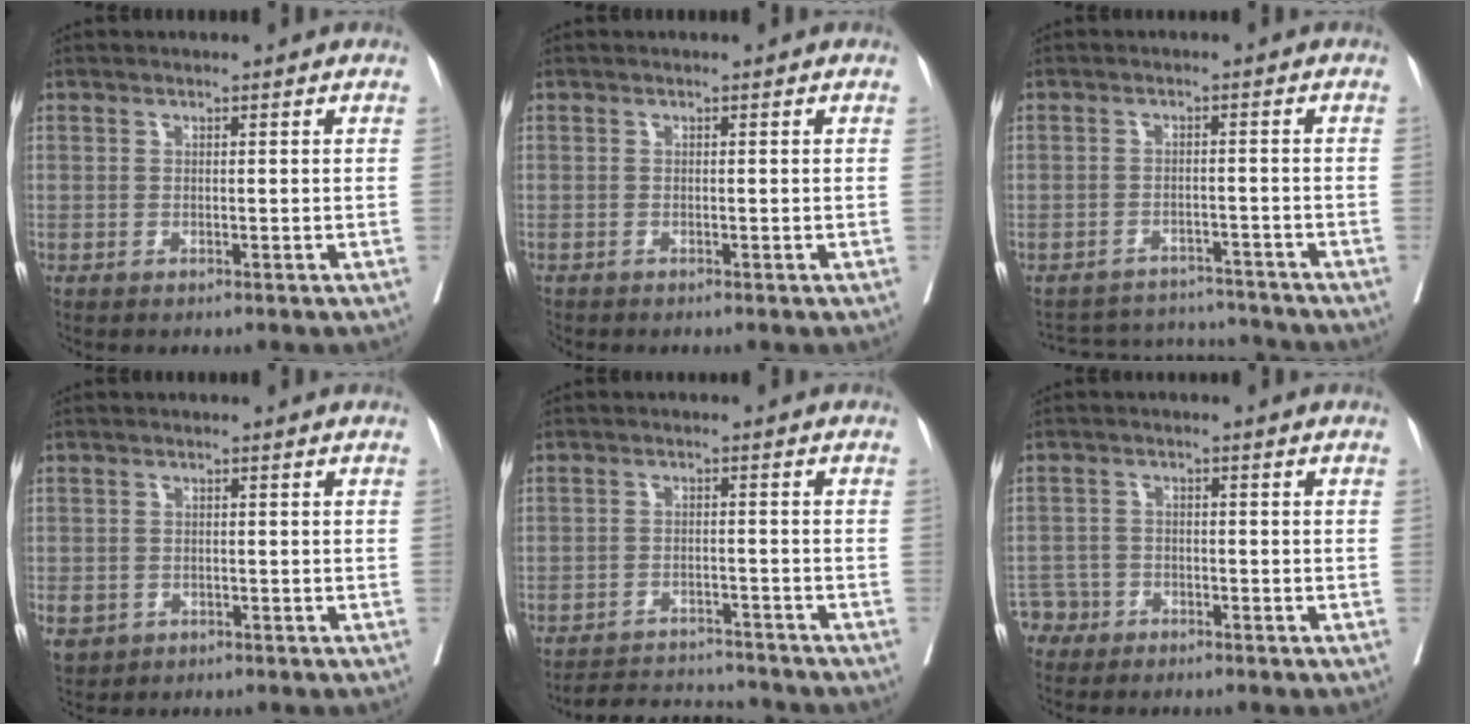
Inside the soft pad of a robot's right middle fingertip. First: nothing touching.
{"total": 0.8, "force": [-0.8, 0.0, 0.0], "torque": [-0.004, -0.004, -0.019]}
{"total": 9.7, "force": [-9.5, 2.1, 0.2], "torque": [0.000, 0.017, -0.130]}
{"total": 5.3, "force": [-2.4, 4.5, 1.5], "torque": [-0.042, 0.000, -0.030]}
{"total": 8.3, "force": [-8.2, 1.2, 0.8], "torque": [-0.009, 0.005, -0.122]}
{"total": 3.3, "force": [-2.5, 2.1, -0.8], "torque": [0.010, 0.008, -0.049]}